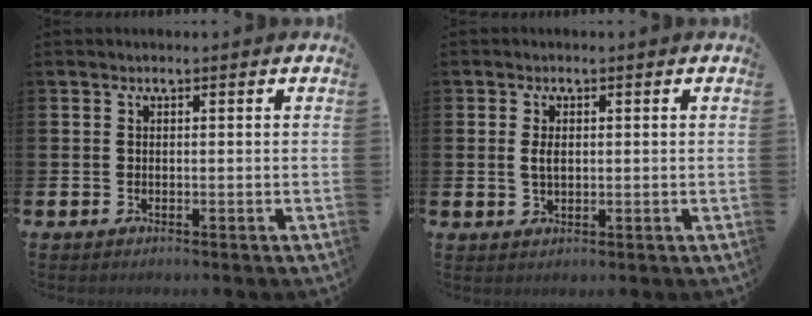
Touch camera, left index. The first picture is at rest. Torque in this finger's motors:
{"motor_torque": [0.28, 0.06, 0.05, 0.03]}